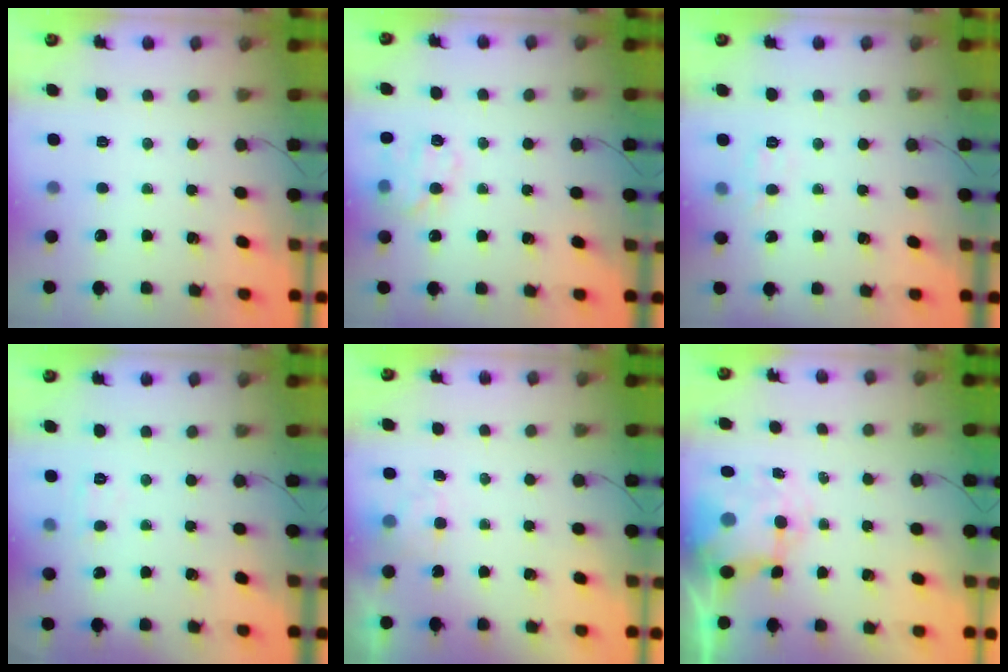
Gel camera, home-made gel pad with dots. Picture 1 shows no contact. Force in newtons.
{"total": 11.5, "press": 11.4, "slide": 1.4}
{"total": 5.8, "press": 5.8, "slide": 1.1}
{"total": 5.8, "press": 5.6, "slide": 1.4}
{"total": 2.0, "press": 1.4, "slide": 1.3}
{"total": 6.7, "press": 6.5, "slide": 1.7}